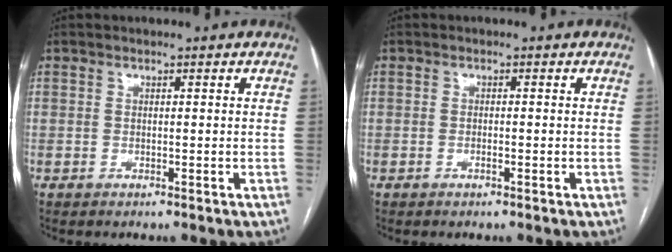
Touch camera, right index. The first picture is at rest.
{"total": 0.8, "force": [-0.4, 0.1, 0.7], "torque": [-0.015, 0.000, -0.006]}